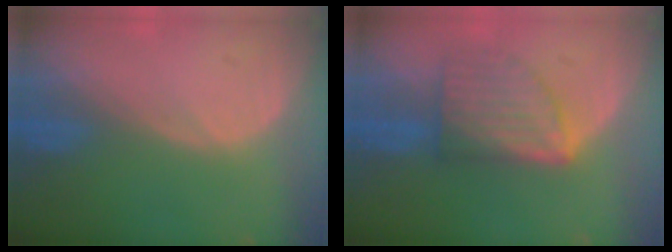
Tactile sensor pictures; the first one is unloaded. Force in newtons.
{"total": 6.8, "press": 6.8, "slide": 0.1}